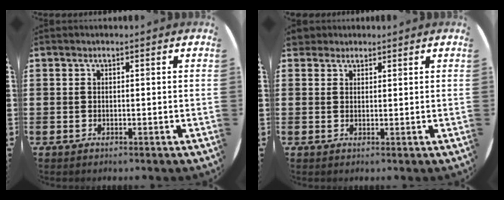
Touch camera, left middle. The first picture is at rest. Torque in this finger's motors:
{"motor_torque": [-0.31, -0.16, 0.06, 0.01]}